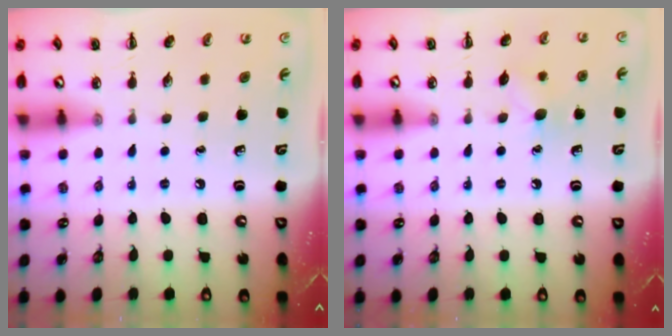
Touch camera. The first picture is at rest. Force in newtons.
{"total": 7.4, "press": 7.2, "slide": 1.8}